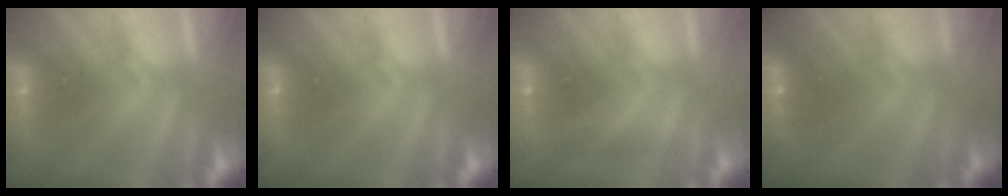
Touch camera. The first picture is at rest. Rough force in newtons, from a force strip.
{"total": 0.0}
{"total": 1.8}
{"total": 1.9}